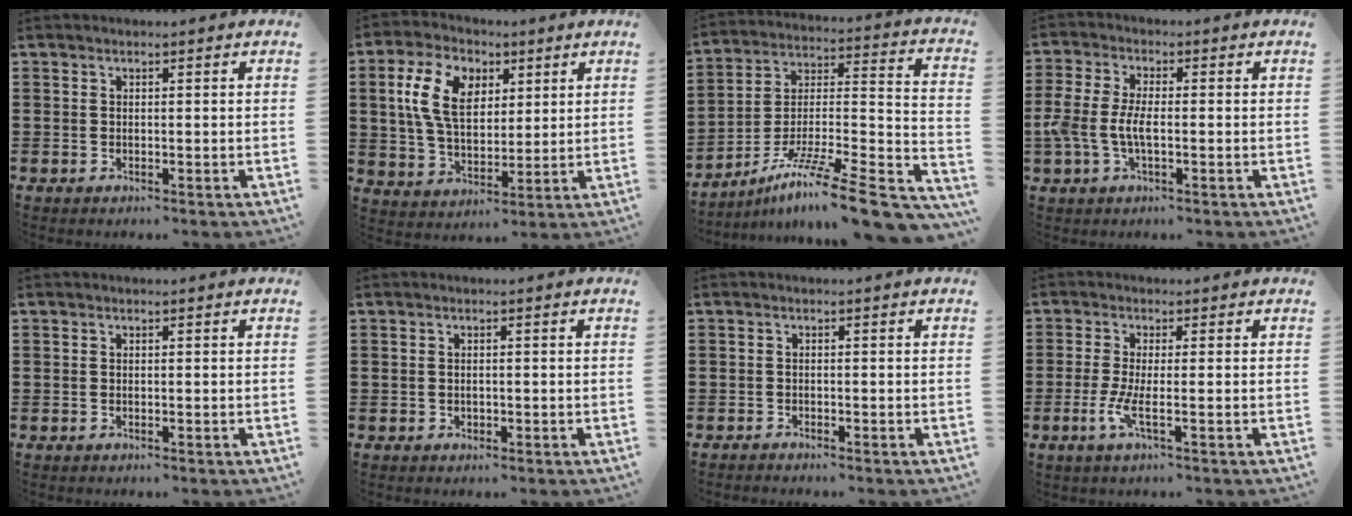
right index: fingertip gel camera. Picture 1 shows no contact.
{"total": 9.9, "force": [3.1, 6.4, 6.8], "torque": [-0.158, 0.015, 0.053]}
{"total": 12.7, "force": [-9.2, 1.1, 8.6], "torque": [-0.141, 0.009, -0.169]}
{"total": 5.0, "force": [-1.2, 2.3, 4.3], "torque": [-0.107, -0.004, -0.031]}
{"total": 0.0}
{"total": 0.5, "force": [0.0, 0.4, 0.3], "torque": [-0.005, 0.003, -0.001]}
{"total": 0.9, "force": [-0.9, -0.1, -0.1], "torque": [0.000, 0.000, -0.018]}
{"total": 4.1, "force": [-1.1, 0.4, 3.9], "torque": [-0.089, -0.012, -0.026]}